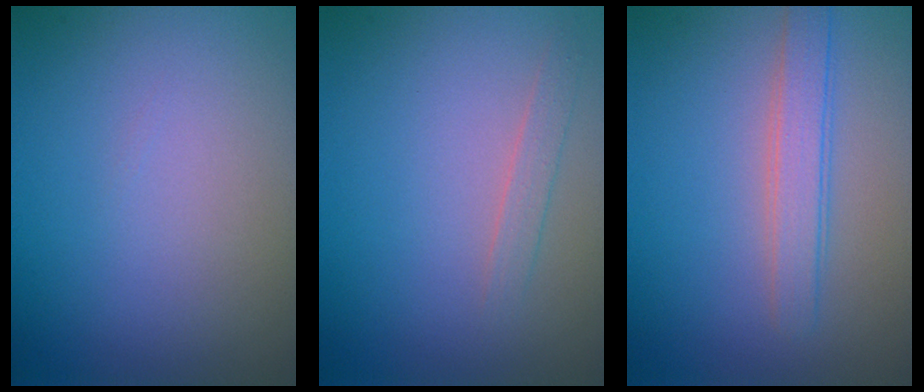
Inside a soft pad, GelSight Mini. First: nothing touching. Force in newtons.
{"total": 1.2, "press": 1.2, "slide": 0.1}
{"total": 2.6, "press": 2.6, "slide": 0.2}